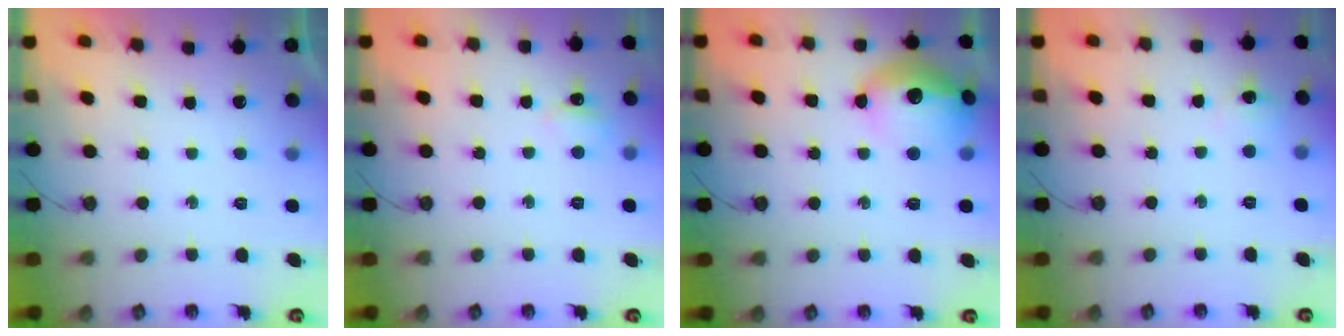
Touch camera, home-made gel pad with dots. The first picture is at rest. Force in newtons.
{"total": 5.2, "press": 5.1, "slide": 0.9}
{"total": 17.0, "press": 17.0, "slide": 1.3}
{"total": 5.8, "press": 2.7, "slide": 5.2}